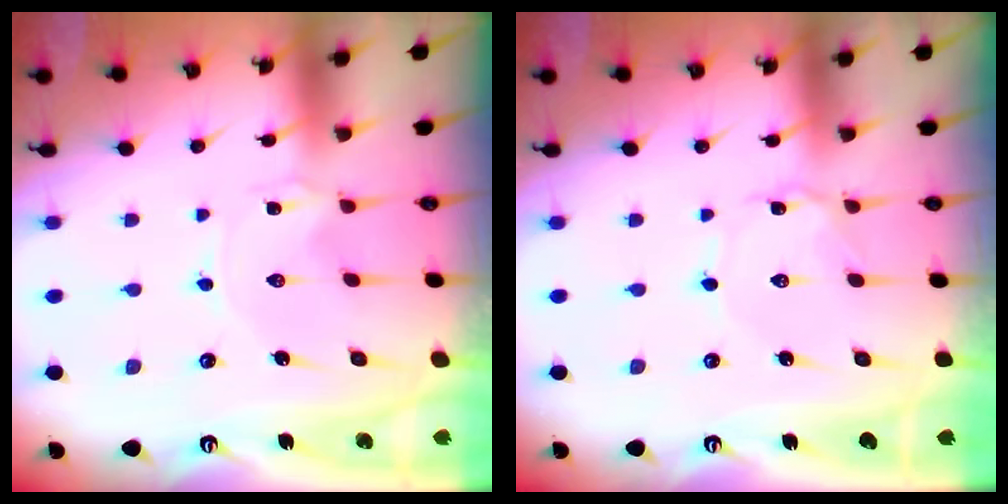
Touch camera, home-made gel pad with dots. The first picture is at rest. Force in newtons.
{"total": 0.7, "press": 0.7, "slide": 0.1}